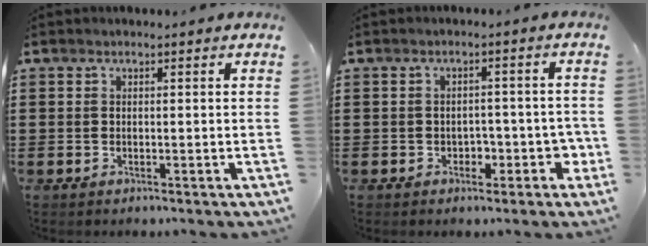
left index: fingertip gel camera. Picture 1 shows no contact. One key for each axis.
{"total": 3.0, "fx": -1.2, "fy": 2.3, "fz": 1.4, "tx": -0.029, "ty": 0.002, "tz": -0.029}